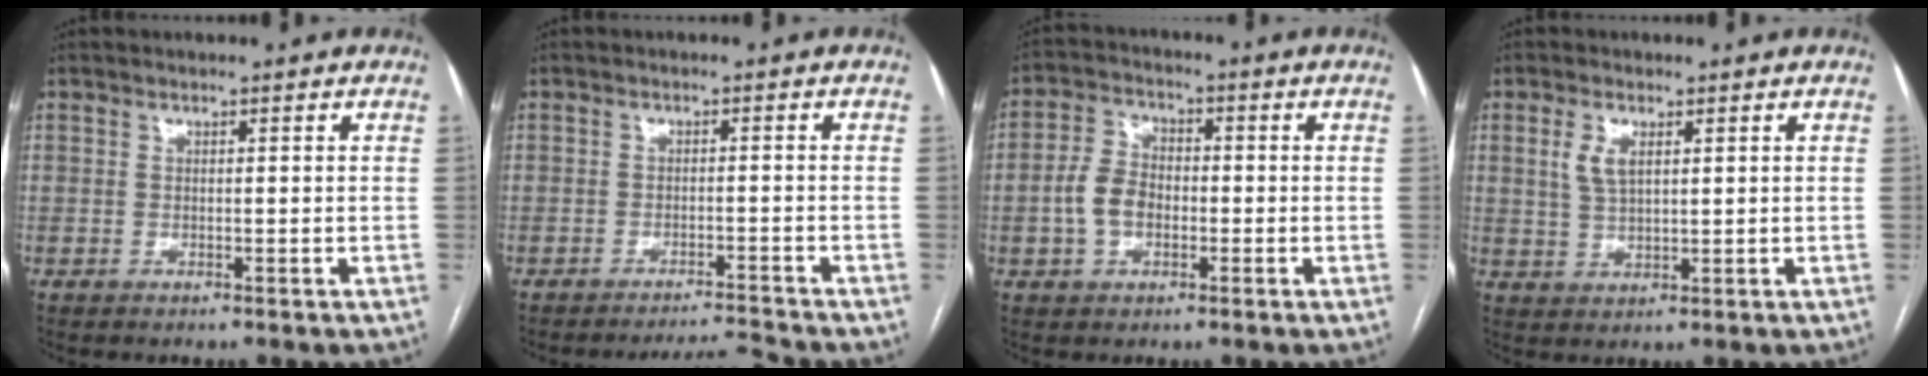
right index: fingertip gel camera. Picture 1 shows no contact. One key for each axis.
{"total": 4.1, "fx": -3.7, "fy": -1.6, "fz": -0.5, "tx": 0.004, "ty": -0.002, "tz": -0.056}
{"total": 6.5, "fx": -1.3, "fy": 4.4, "fz": 4.6, "tx": -0.105, "ty": 0.017, "tz": -0.026}
{"total": 3.8, "fx": 1.5, "fy": 1.7, "fz": 3.1, "tx": -0.069, "ty": 0.003, "tz": 0.033}